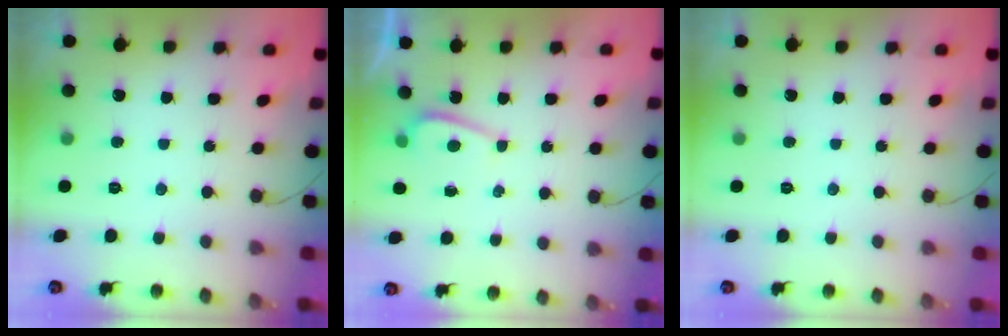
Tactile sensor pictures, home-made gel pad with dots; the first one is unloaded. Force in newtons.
{"total": 3.4, "press": 3.4, "slide": 0.4}
{"total": 0.0}